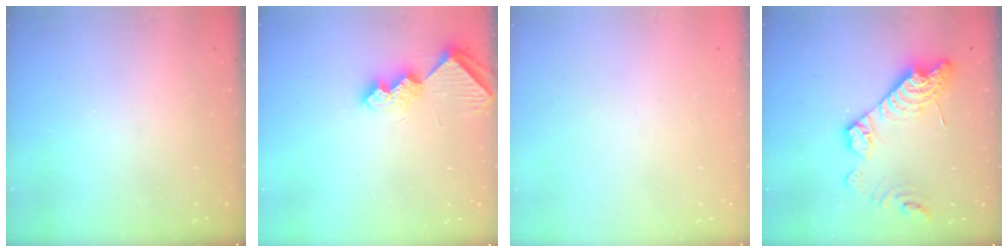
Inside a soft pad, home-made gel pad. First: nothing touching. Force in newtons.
{"total": 8.4, "press": 8.4, "slide": 0.4}
{"total": 0.0}
{"total": 15.7, "press": 15.7, "slide": 1.0}